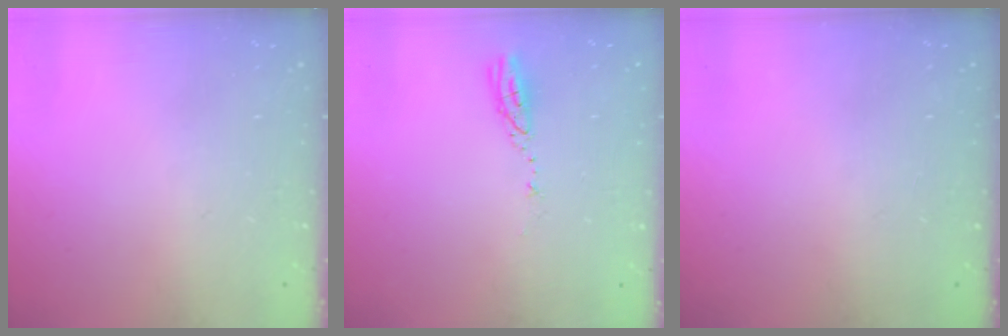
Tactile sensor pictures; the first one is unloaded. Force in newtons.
{"total": 3.6, "press": 3.6, "slide": 0.2}
{"total": 0.0}